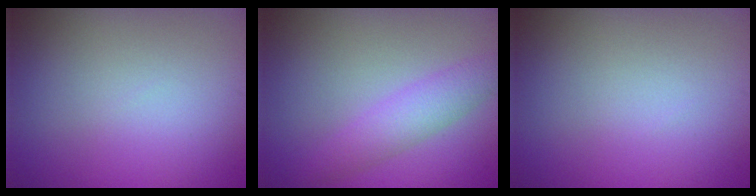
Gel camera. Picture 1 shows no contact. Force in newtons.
{"total": 2.9, "press": 2.9, "slide": 0.1}
{"total": 0.0}